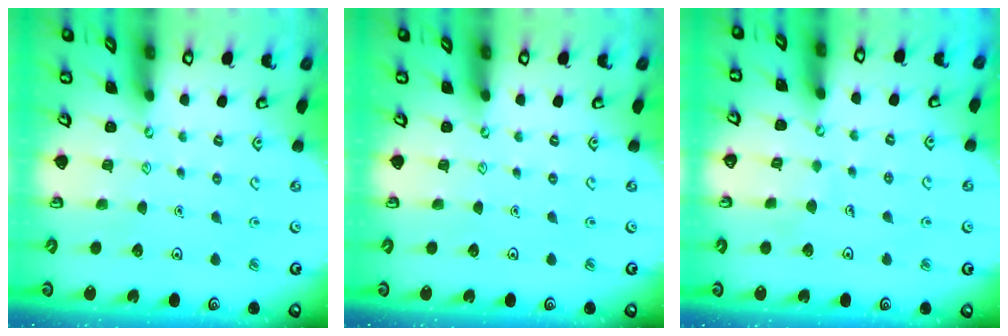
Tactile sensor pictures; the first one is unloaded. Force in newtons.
{"total": 0.0}
{"total": 3.6, "press": 3.6, "slide": 0.2}